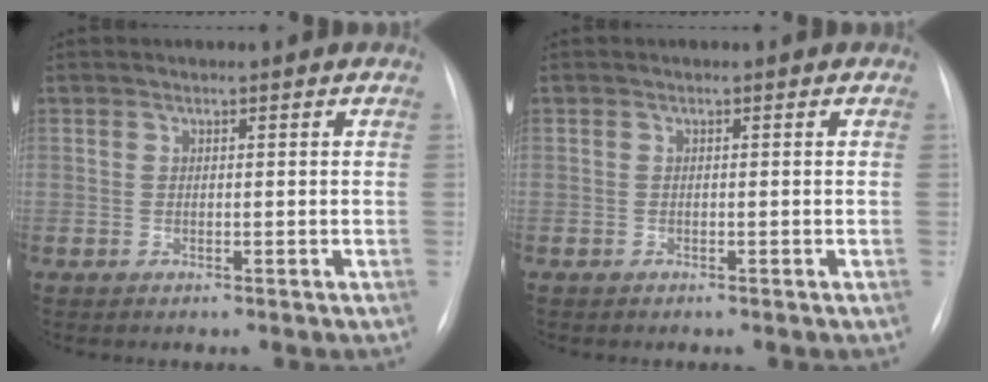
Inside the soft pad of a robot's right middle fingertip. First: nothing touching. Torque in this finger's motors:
{"motor_torque": [0.49, -1.65, -0.26, -0.10]}